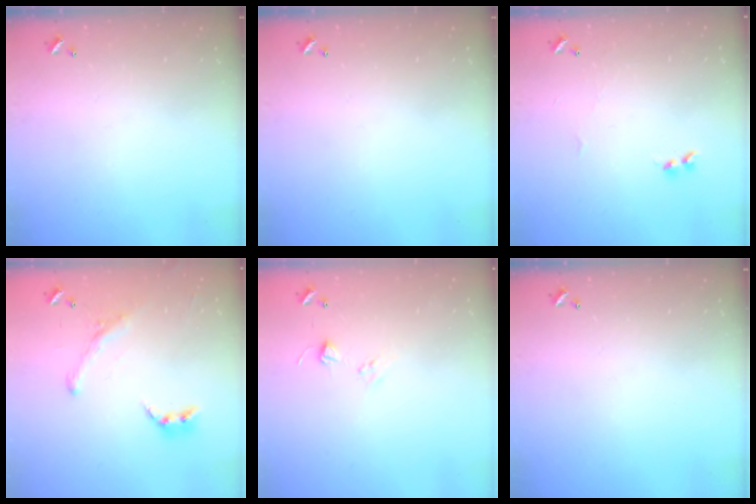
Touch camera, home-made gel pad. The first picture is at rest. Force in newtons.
{"total": 0.0}
{"total": 2.1, "press": 2.1, "slide": 0.5}
{"total": 2.0, "press": 1.5, "slide": 1.2}
{"total": 5.0, "press": 5.0, "slide": 0.6}
{"total": 0.0}